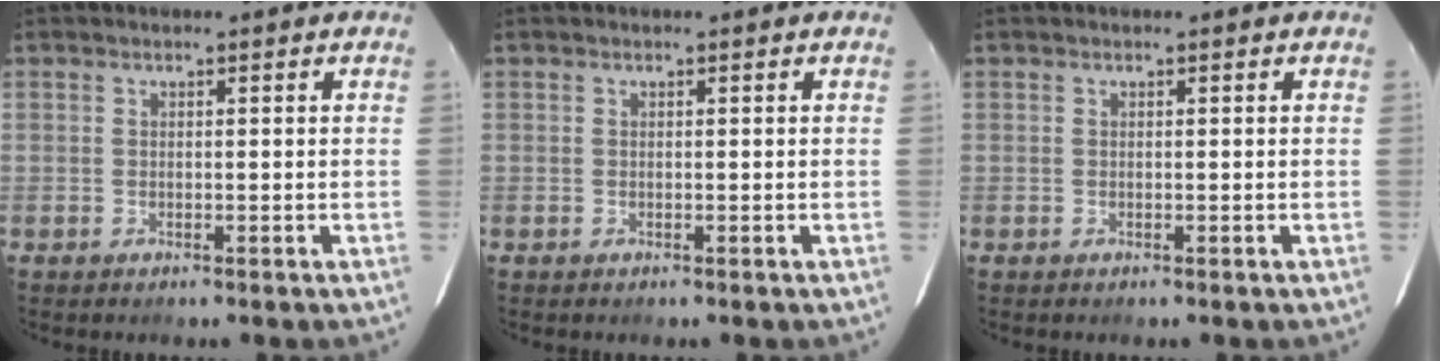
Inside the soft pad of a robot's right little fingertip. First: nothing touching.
{"total": 0.0}
{"total": 0.0}